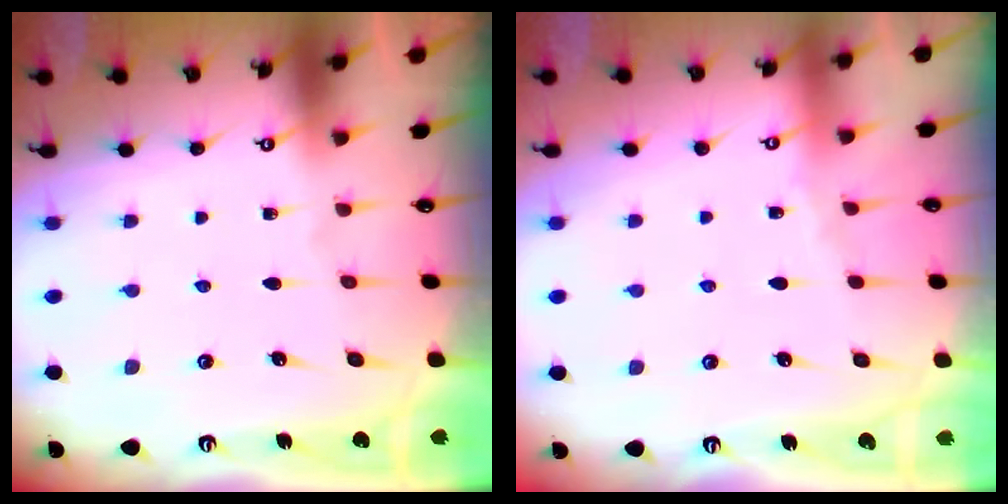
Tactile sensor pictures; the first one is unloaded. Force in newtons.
{"total": 2.2, "press": 2.2, "slide": 0.3}